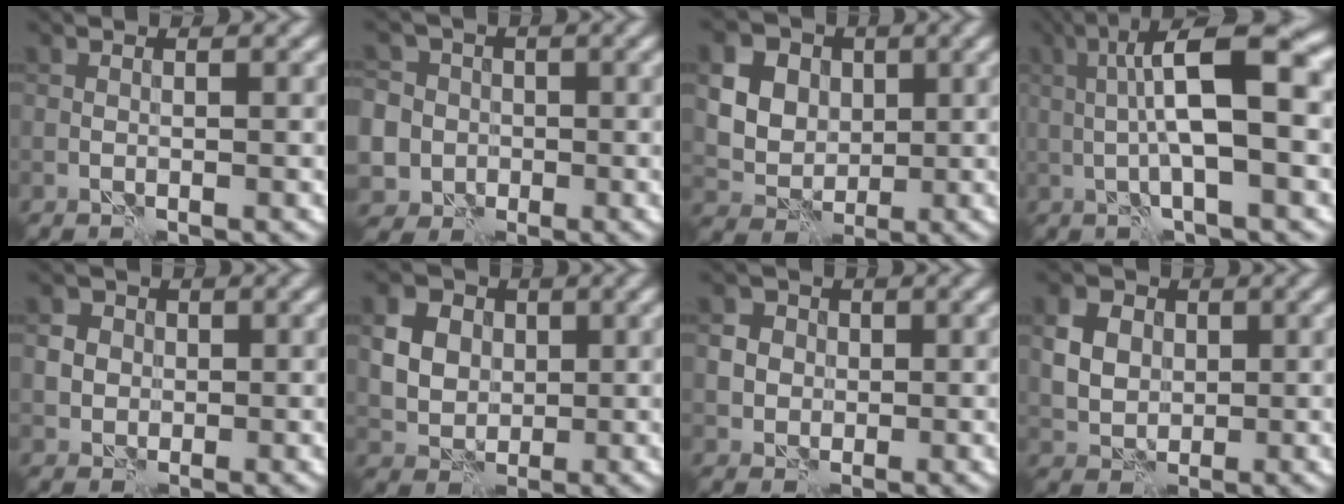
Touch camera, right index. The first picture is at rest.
{"total": 8.9, "force": [-1.3, 8.5, 2.5], "torque": [-0.056, 0.010, -0.057]}
{"total": 13.0, "force": [4.5, 10.7, 5.9], "torque": [-0.131, 0.022, 0.076]}
{"total": 8.9, "force": [1.0, 2.0, 8.6], "torque": [-0.138, 0.018, 0.011]}
{"total": 4.0, "force": [0.9, 3.6, 1.5], "torque": [-0.018, 0.017, 0.006]}
{"total": 8.6, "force": [2.6, 7.1, 4.2], "torque": [-0.078, 0.028, 0.037]}
{"total": 5.2, "force": [1.1, 4.7, 1.9], "torque": [-0.030, 0.025, 0.008]}
{"total": 5.6, "force": [1.5, 4.5, 3.0], "torque": [-0.070, 0.014, 0.021]}